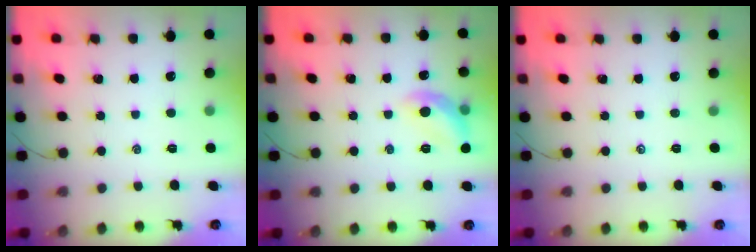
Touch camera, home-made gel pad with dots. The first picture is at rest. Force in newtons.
{"total": 10.2, "press": 10.2, "slide": 0.1}
{"total": 0.0}